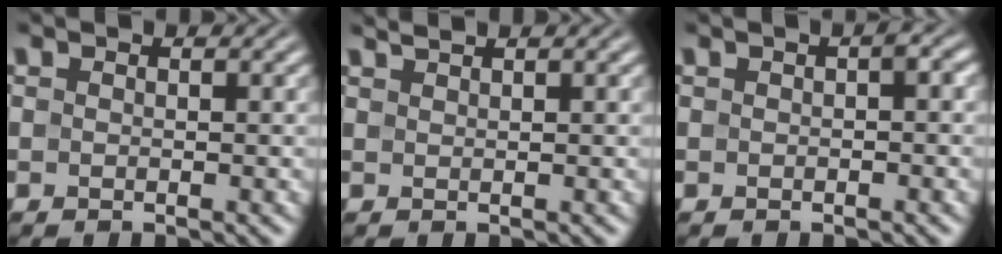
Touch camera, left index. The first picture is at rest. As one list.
[{"total": 1.2, "force": [1.0, 0.3, 0.6], "torque": [-0.007, 0.002, 0.013]}, {"total": 1.1, "force": [-0.1, 0.2, 1.1], "torque": [-0.017, 0.004, 0.000]}]